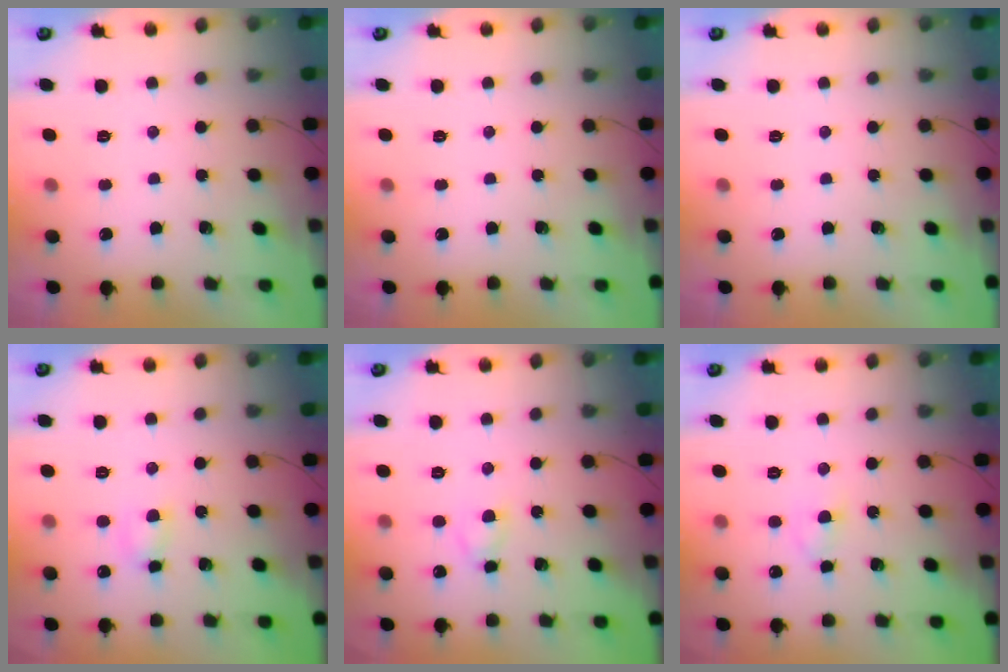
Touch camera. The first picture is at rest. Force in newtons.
{"total": 0.0}
{"total": 0.0}
{"total": 4.0, "press": 3.7, "slide": 1.3}
{"total": 2.8, "press": 2.7, "slide": 0.8}
{"total": 2.8, "press": 2.5, "slide": 1.3}